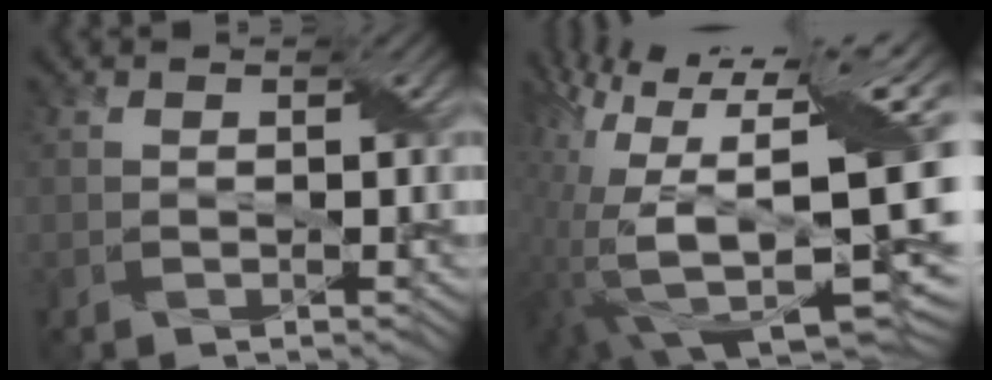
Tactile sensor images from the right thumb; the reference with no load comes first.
{"total": 17.6, "force": [-1.4, 8.3, 15.5], "torque": [-0.248, -0.022, 0.010]}